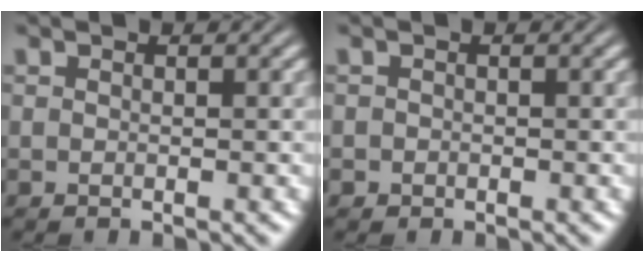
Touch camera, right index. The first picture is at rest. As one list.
[{"total": 0.7, "force": [-0.5, -0.3, -0.4], "torque": [0.015, -0.009, -0.003]}]